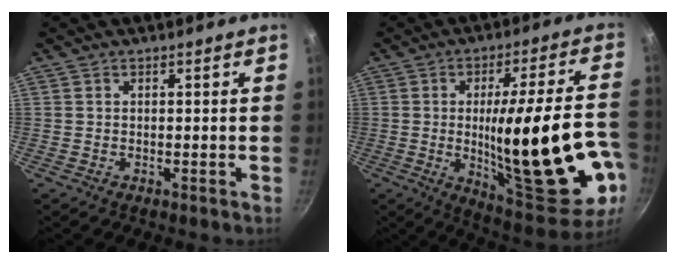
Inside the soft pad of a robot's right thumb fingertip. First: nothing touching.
{"total": 27.7, "force": [-5.4, 7.5, 26.1], "torque": [-0.362, 0.003, -0.055]}